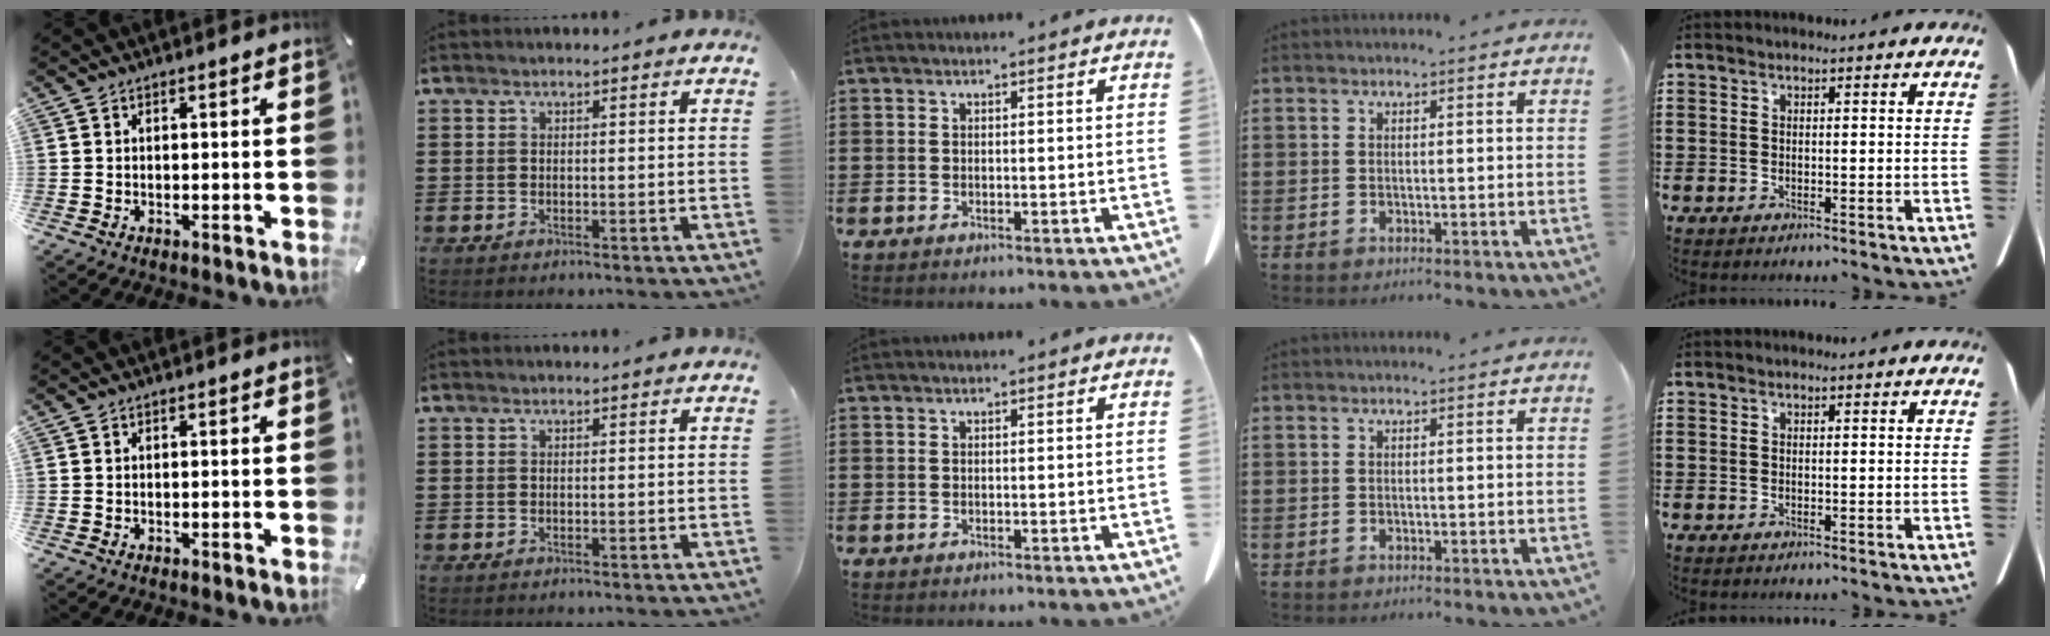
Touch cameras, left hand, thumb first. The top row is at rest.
{}